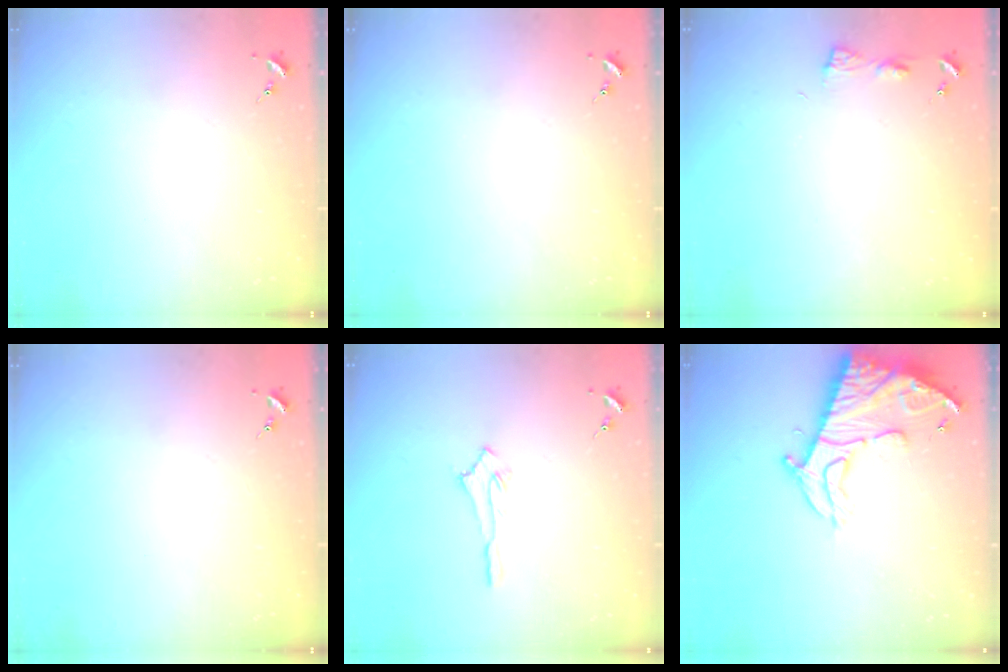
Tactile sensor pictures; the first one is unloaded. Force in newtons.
{"total": 0.0}
{"total": 4.2, "press": 4.1, "slide": 0.4}
{"total": 0.0}
{"total": 3.2, "press": 3.1, "slide": 0.4}
{"total": 16.7, "press": 16.6, "slide": 1.4}